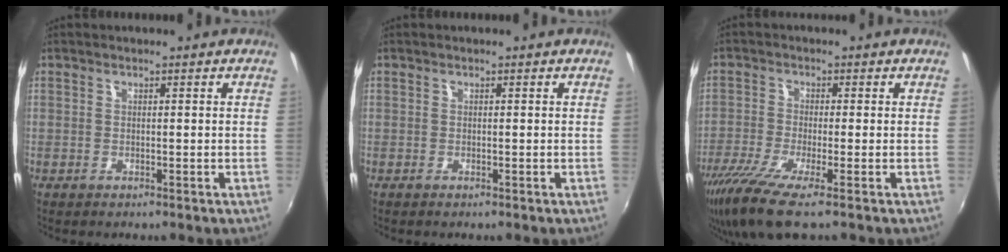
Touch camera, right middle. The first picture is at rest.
{"total": 0.0}
{"total": 8.8, "force": [-6.0, 0.4, 6.4], "torque": [-0.150, -0.039, -0.114]}